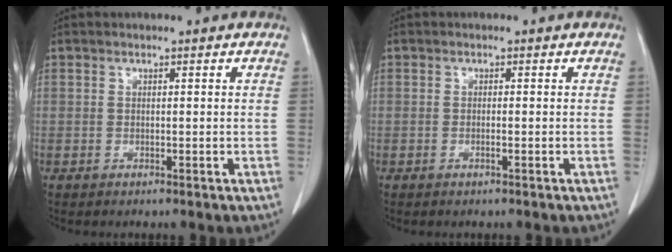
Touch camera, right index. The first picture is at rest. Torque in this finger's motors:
{"motor_torque": [-0.19, -0.04, -0.05, -0.01]}